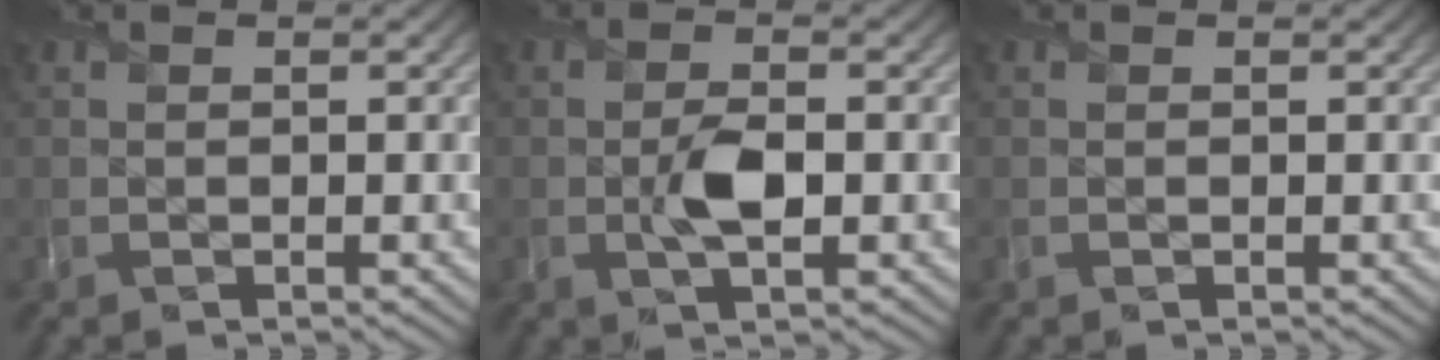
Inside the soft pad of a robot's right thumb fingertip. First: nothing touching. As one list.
[{"total": 4.0, "force": [-0.7, 2.0, 3.4], "torque": [-0.069, -0.003, -0.012]}, {"total": 0.0}]